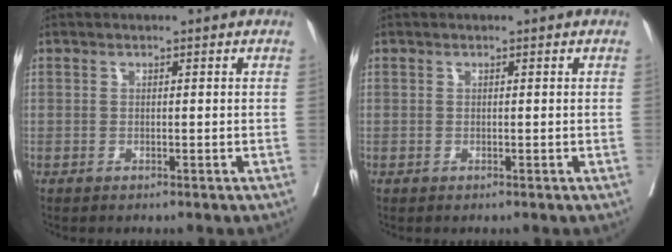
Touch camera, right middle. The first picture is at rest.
{"total": 0.0}